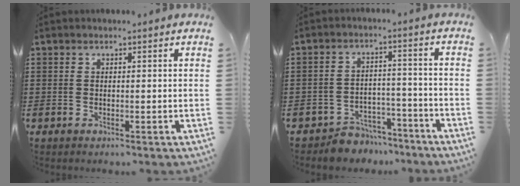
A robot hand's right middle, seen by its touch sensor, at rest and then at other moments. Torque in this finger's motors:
{"motor_torque": [1.03, 0.48, 0.04, 0.00]}